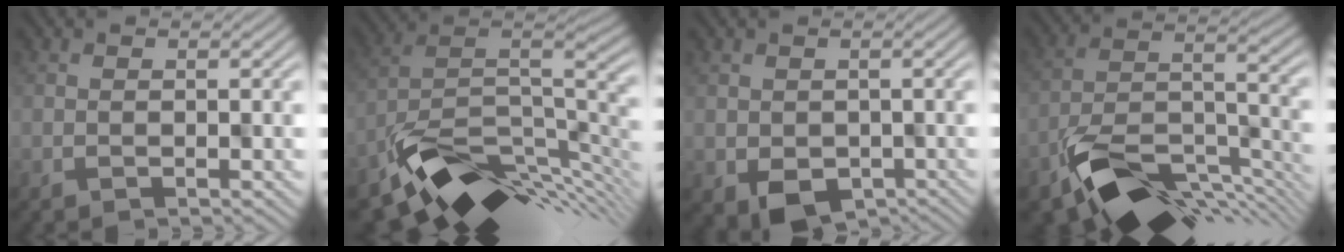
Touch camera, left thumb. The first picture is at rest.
{"total": 12.8, "force": [-5.3, 7.1, 9.2], "torque": [-0.183, -0.026, -0.085]}
{"total": 5.2, "force": [-2.3, 3.8, 2.7], "torque": [-0.040, -0.023, -0.023]}
{"total": 12.9, "force": [-6.7, 6.7, 8.8], "torque": [-0.182, -0.029, -0.103]}